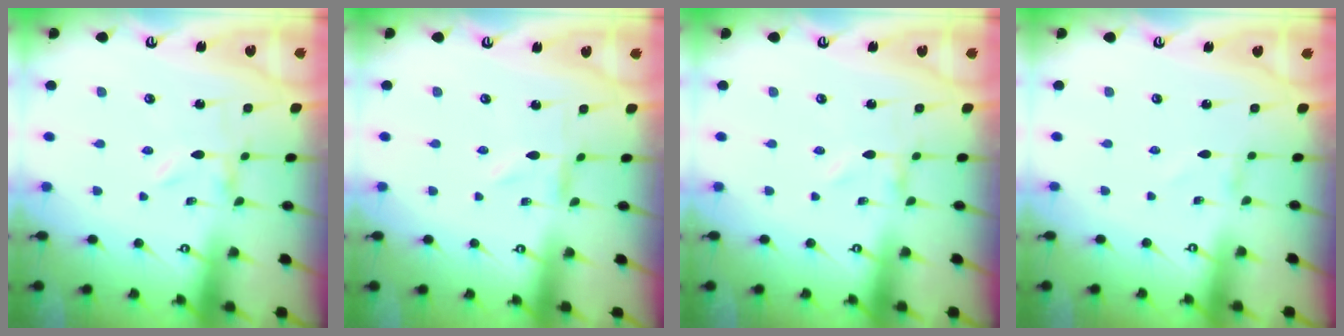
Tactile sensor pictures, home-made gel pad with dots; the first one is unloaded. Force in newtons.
{"total": 0.0}
{"total": 0.0}
{"total": 1.1, "press": 1.1, "slide": 0.1}